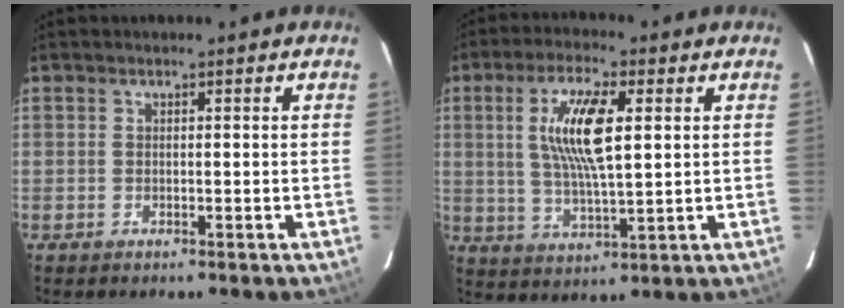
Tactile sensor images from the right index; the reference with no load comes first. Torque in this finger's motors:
{"motor_torque": [0.69, 0.34, 0.55, 0.20]}